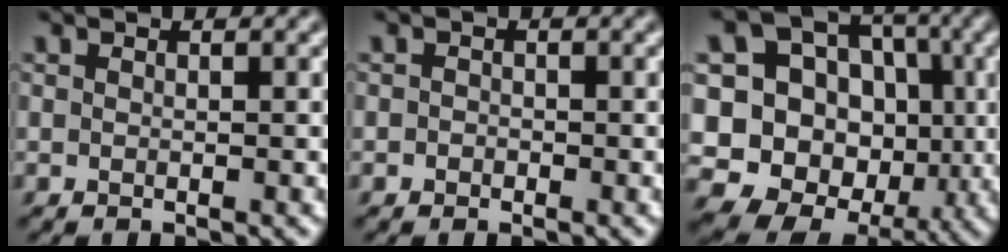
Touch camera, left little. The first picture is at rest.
{"total": 0.7, "force": [-0.3, 0.6, 0.1], "torque": [0.003, -0.004, -0.011]}
{"total": 13.7, "force": [-0.8, 12.5, 5.6], "torque": [-0.150, 0.031, -0.019]}